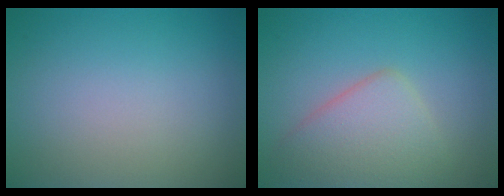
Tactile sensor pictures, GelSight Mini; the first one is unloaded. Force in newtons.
{"total": 4.5, "press": 4.5, "slide": 0.2}